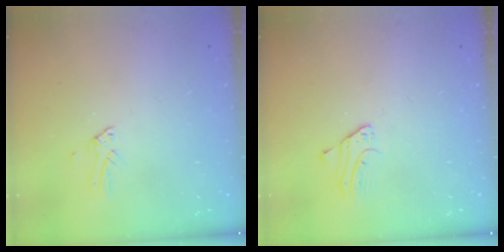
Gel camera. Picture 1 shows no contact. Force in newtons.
{"total": 1.9, "press": 1.9, "slide": 0.3}